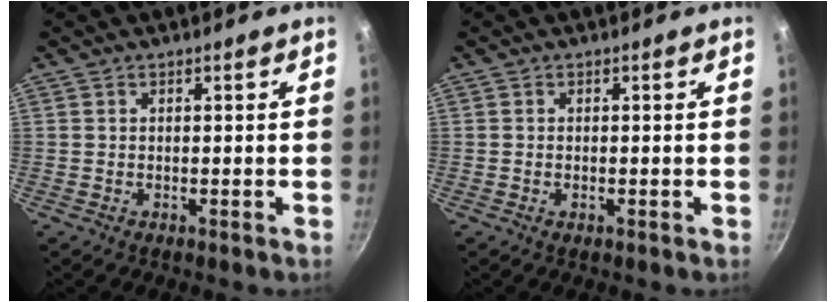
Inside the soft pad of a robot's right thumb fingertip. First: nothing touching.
{"total": 0.6, "force": [-0.2, 0.2, 0.5], "torque": [-0.009, 0.001, -0.004]}